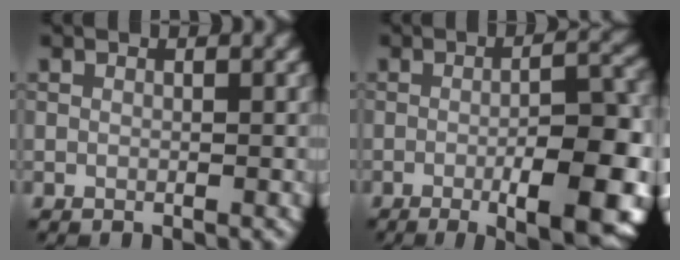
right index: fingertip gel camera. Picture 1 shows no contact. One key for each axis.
{"total": 9.8, "fx": -3.3, "fy": 2.7, "fz": 8.9, "tx": -0.113, "ty": 0.001, "tz": -0.040}